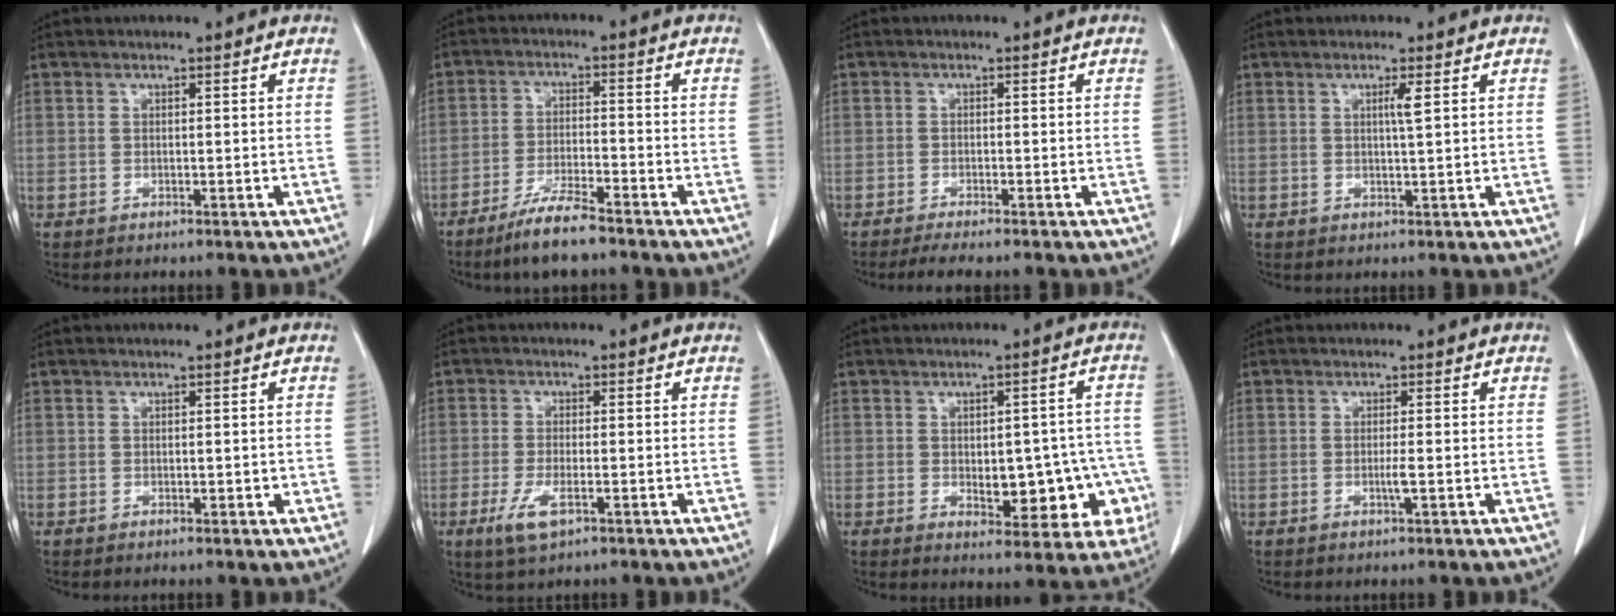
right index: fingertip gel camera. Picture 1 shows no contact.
{"total": 5.5, "force": [-4.3, 0.1, 3.4], "torque": [-0.068, -0.012, -0.083]}
{"total": 4.0, "force": [-3.3, -0.1, 2.1], "torque": [-0.029, -0.009, -0.051]}
{"total": 1.7, "force": [0.6, -0.3, 1.6], "torque": [-0.031, -0.003, 0.011]}
{"total": 1.0, "force": [-0.1, 0.5, 0.8], "torque": [-0.010, 0.000, 0.000]}
{"total": 4.6, "force": [-2.0, 1.4, 3.9], "torque": [-0.083, -0.007, -0.032]}
{"total": 11.7, "force": [-2.9, 6.2, 9.5], "torque": [-0.100, 0.021, -0.025]}
{"total": 1.6, "force": [-0.4, -0.2, 1.5], "torque": [-0.030, -0.004, -0.008]}